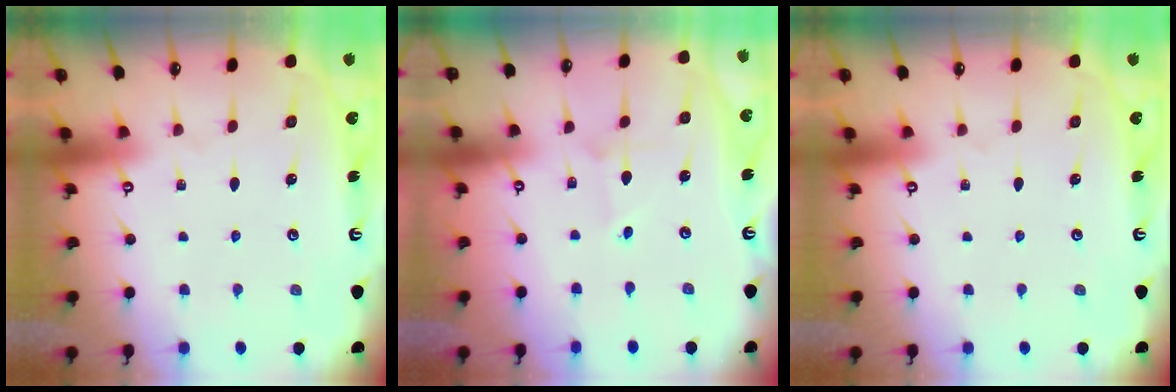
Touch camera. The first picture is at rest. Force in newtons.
{"total": 1.2, "press": 1.2, "slide": 0.1}
{"total": 0.0}